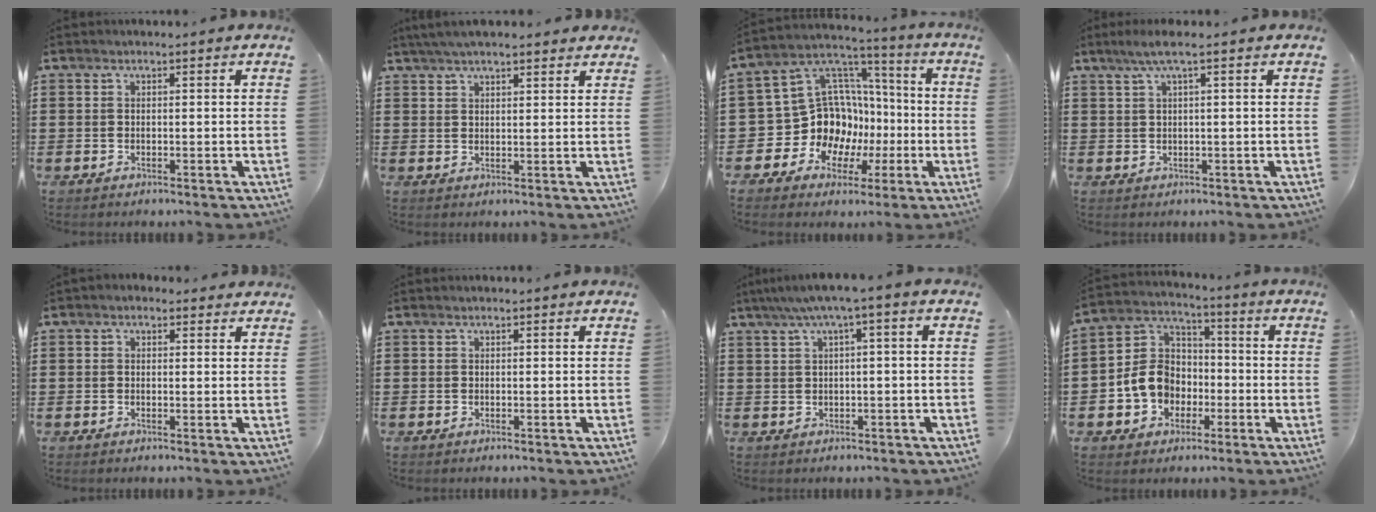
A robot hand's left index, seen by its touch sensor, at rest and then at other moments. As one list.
[{"total": 3.9, "force": [3.4, 0.5, 1.8], "torque": [-0.042, 0.003, 0.063]}, {"total": 13.1, "force": [-2.6, 12.1, 4.0], "torque": [-0.128, -0.013, -0.030]}, {"total": 2.5, "force": [1.0, -0.1, 2.3], "torque": [-0.044, 0.000, 0.016]}, {"total": 1.0, "force": [0.5, 0.8, 0.4], "torque": [-0.010, 0.007, 0.008]}, {"total": 0.0}, {"total": 3.2, "force": [0.1, 0.1, 3.2], "torque": [-0.059, 0.000, -0.003]}, {"total": 8.7, "force": [-2.5, 7.5, 3.7], "torque": [-0.114, 0.020, -0.053]}]